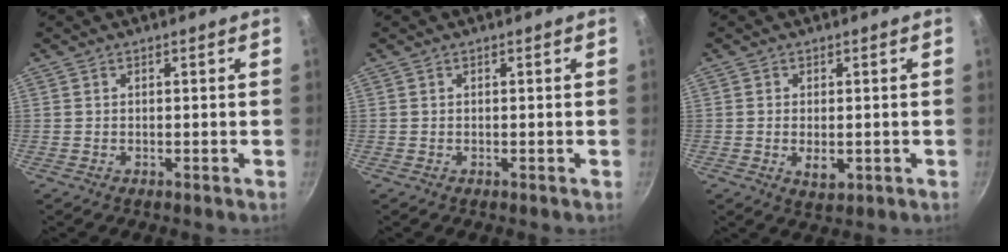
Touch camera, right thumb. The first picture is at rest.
{"total": 0.0}
{"total": 3.6, "force": [-0.6, 2.0, 2.9], "torque": [-0.047, -0.008, -0.005]}